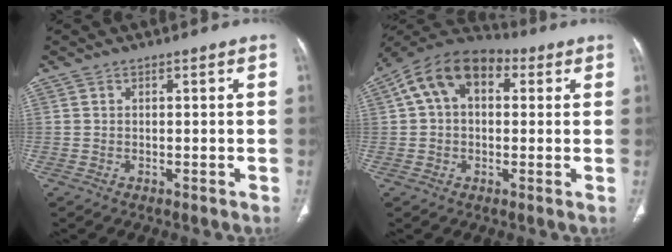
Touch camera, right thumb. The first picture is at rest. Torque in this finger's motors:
{"motor_torque": [0.03, 0.15, 1.02, -0.69, 0.13]}